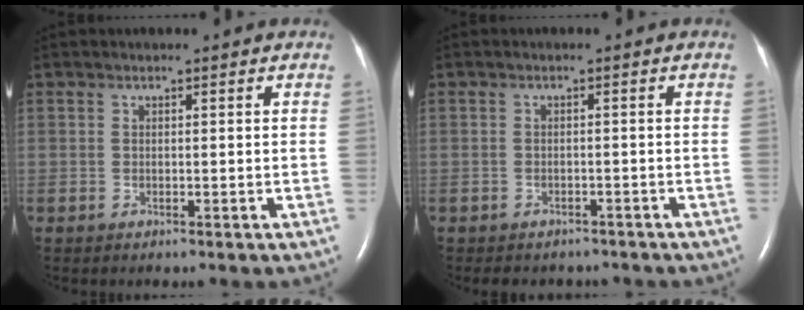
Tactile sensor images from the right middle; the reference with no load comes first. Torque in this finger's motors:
{"motor_torque": [0.46, -0.45, 0.02, 0.02]}